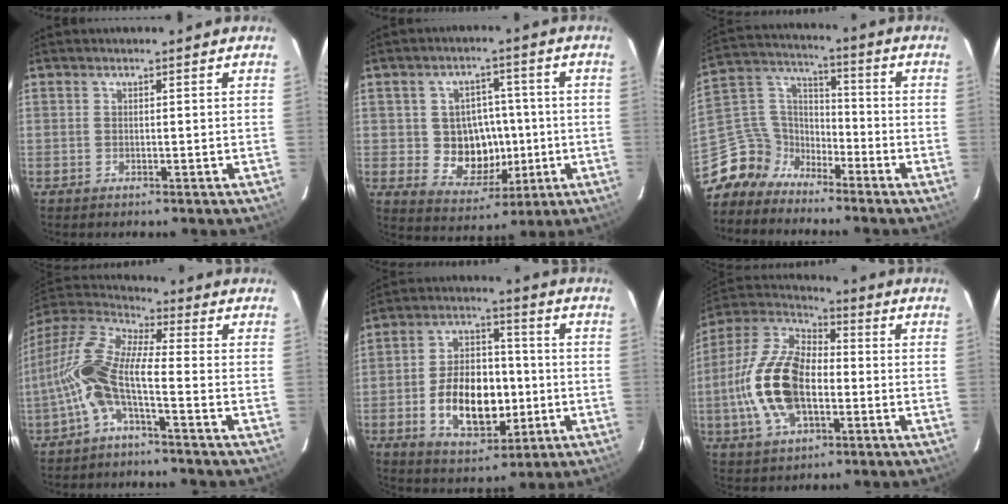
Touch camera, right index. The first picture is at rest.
{"total": 10.0, "force": [-1.0, 8.9, 4.6], "torque": [-0.095, 0.008, 0.003]}
{"total": 9.8, "force": [-8.1, 5.4, 0.5], "torque": [-0.041, 0.047, -0.174]}
{"total": 12.2, "force": [-3.5, 3.0, 11.3], "torque": [-0.233, 0.009, -0.076]}
{"total": 15.0, "force": [-3.3, 9.2, 11.4], "torque": [-0.219, 0.017, -0.037]}
{"total": 17.5, "force": [-3.1, 9.3, 14.5], "torque": [-0.309, 0.007, -0.060]}